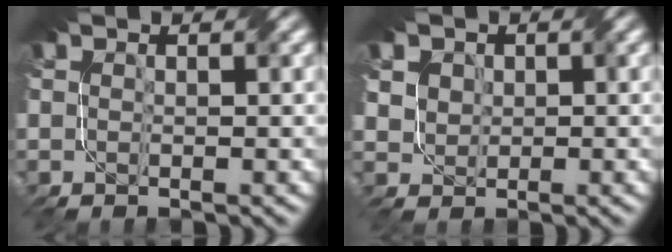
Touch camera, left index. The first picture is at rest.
{"total": 2.7, "force": [1.4, 2.3, 0.5], "torque": [-0.034, 0.005, 0.040]}